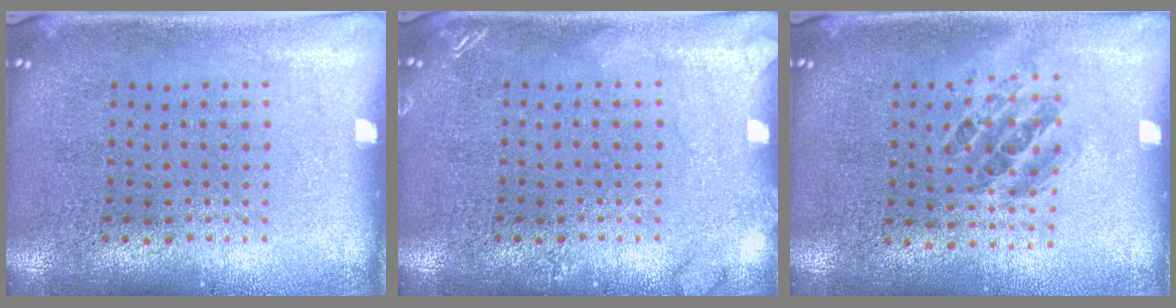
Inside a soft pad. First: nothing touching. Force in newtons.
{"total": 1.5, "press": 1.5, "slide": 0.2}
{"total": 0.9, "press": 0.8, "slide": 0.3}